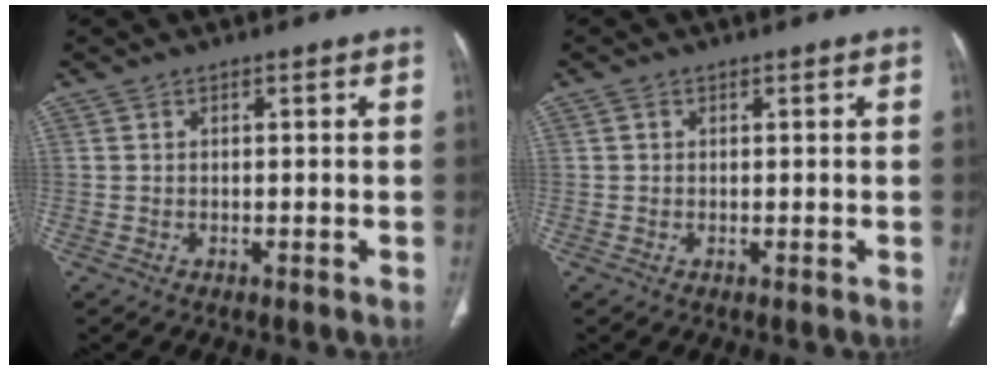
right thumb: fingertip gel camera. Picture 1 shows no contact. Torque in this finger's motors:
{"motor_torque": [-0.49, 0.23, -0.38, 0.28, -0.04]}